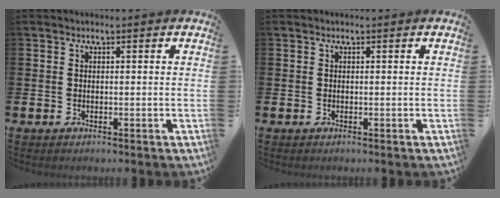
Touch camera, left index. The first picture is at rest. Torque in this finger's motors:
{"motor_torque": [0.00, 0.00, 0.00, 0.00]}